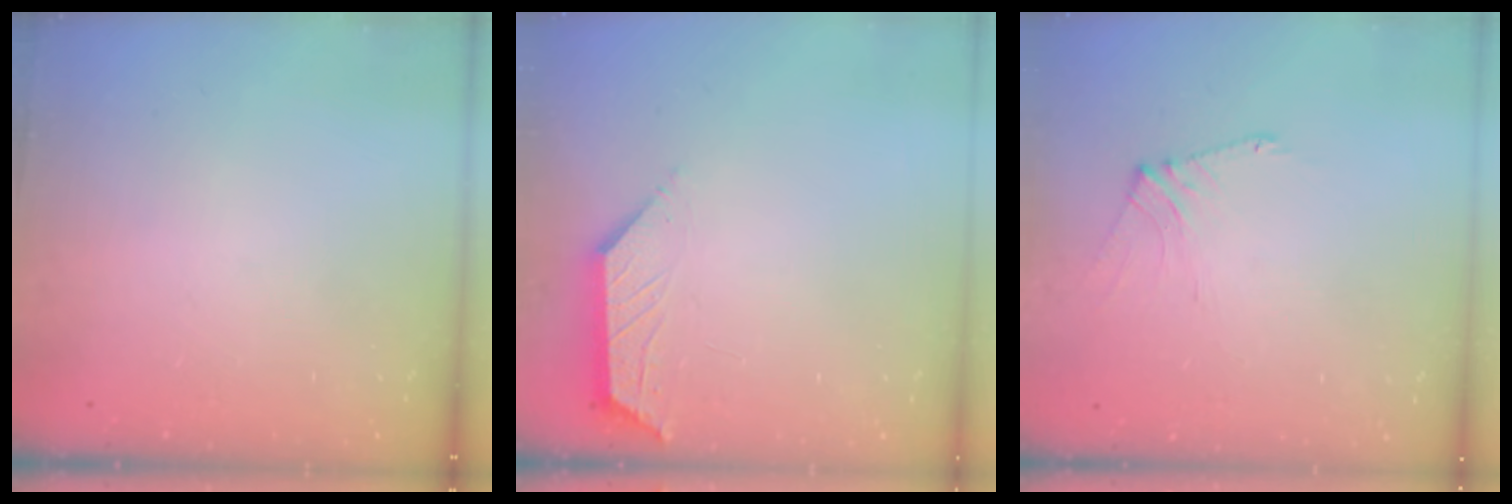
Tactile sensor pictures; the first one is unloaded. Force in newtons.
{"total": 2.3, "press": 2.3, "slide": 0.4}
{"total": 2.2, "press": 2.1, "slide": 0.4}